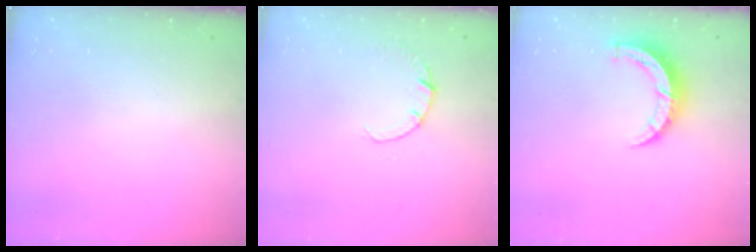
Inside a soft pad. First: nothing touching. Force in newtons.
{"total": 1.9, "press": 1.9, "slide": 0.3}
{"total": 7.5, "press": 7.5, "slide": 0.5}